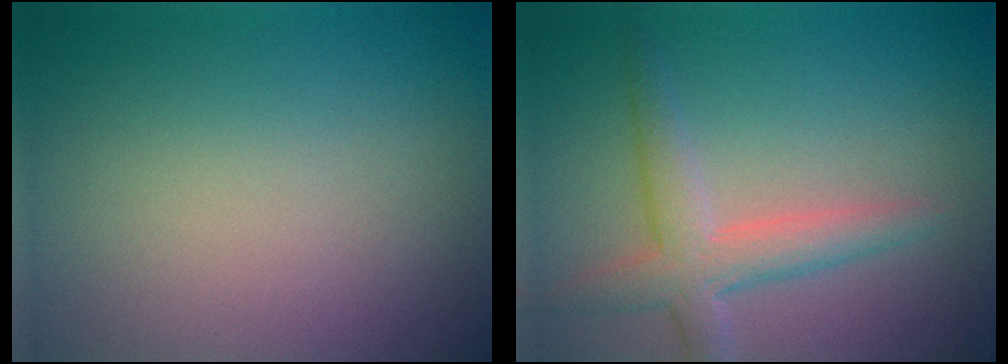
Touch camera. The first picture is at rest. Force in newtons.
{"total": 3.8, "press": 3.8, "slide": 0.2}